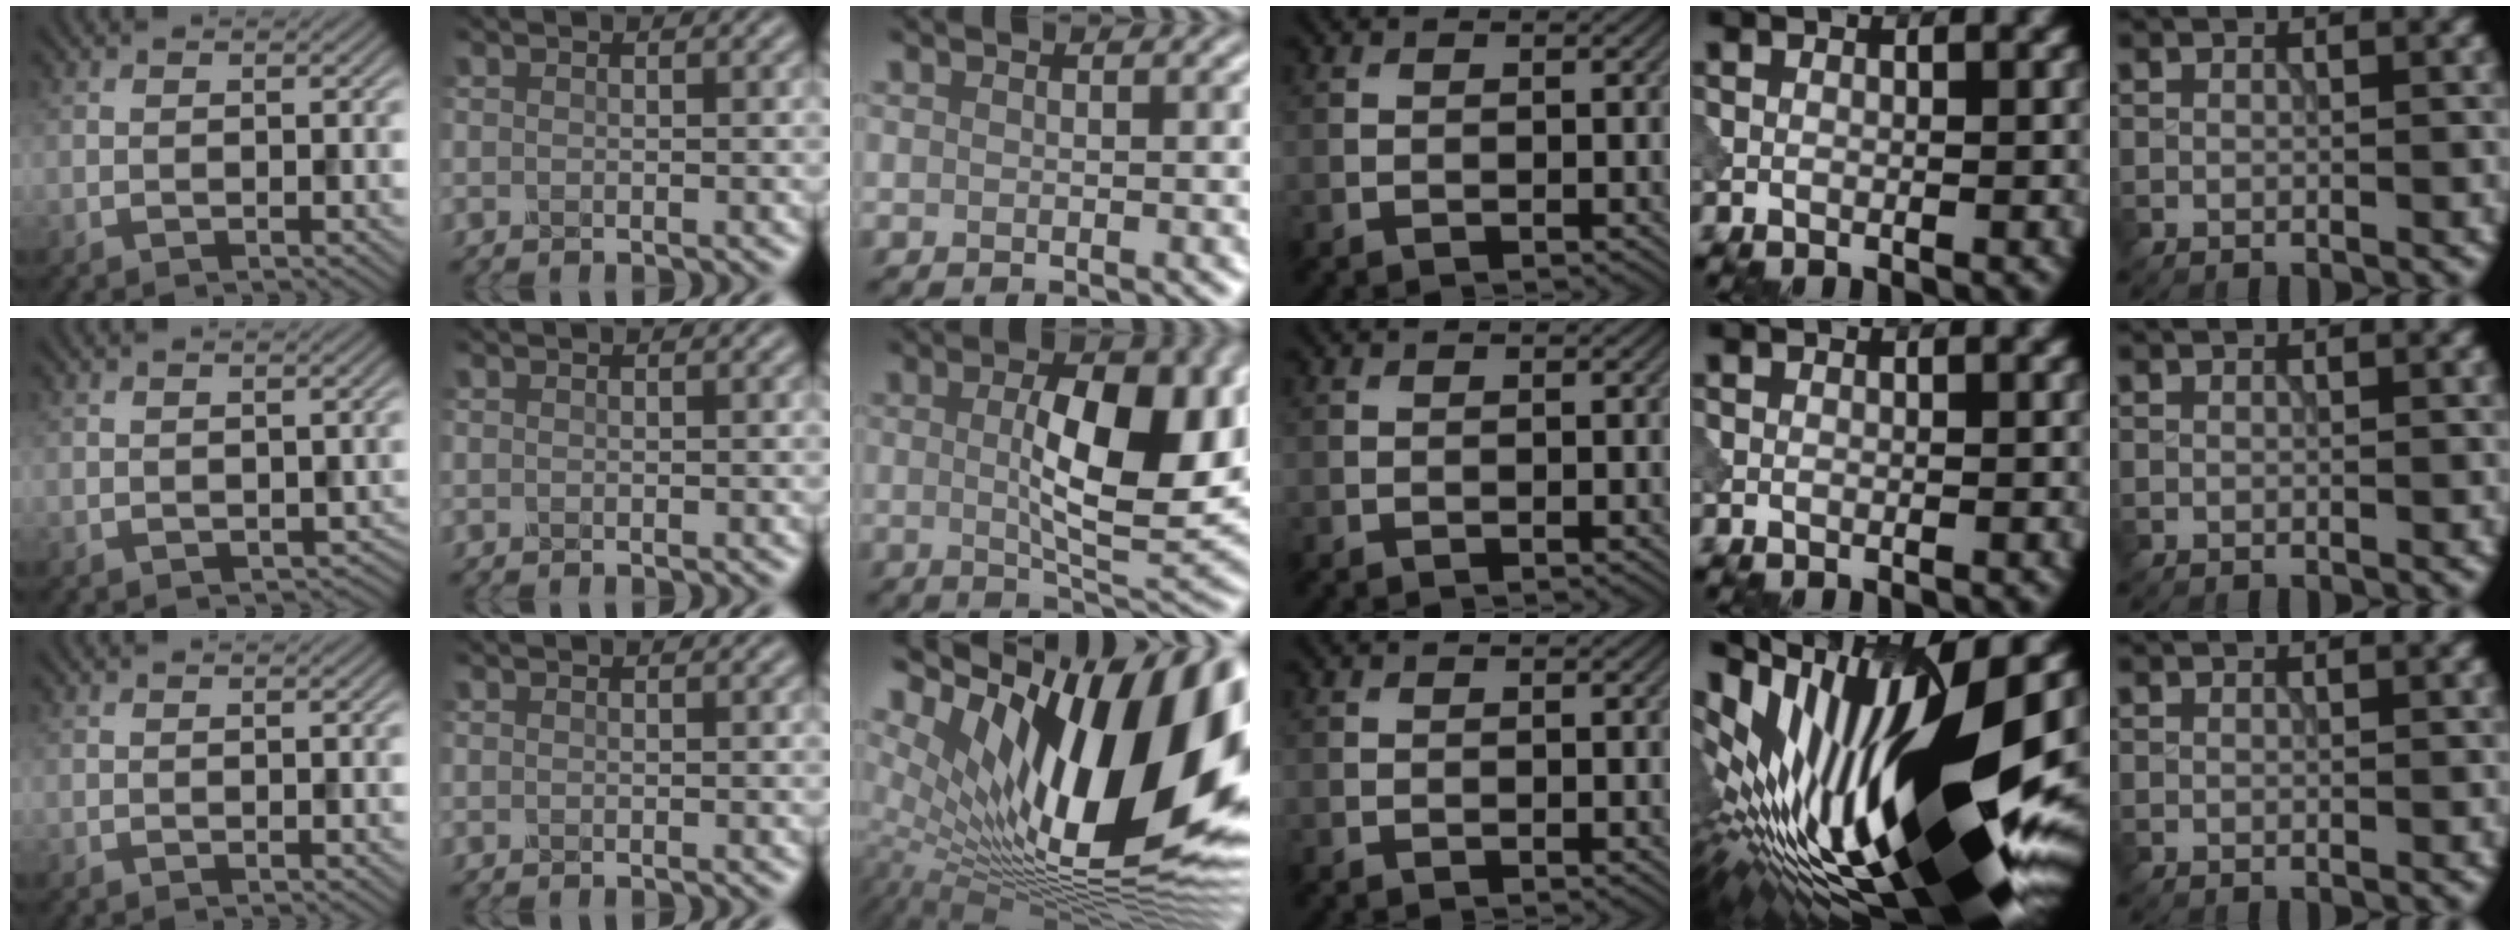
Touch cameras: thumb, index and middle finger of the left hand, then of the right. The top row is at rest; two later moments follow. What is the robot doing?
{"motion": "dispense", "object": "dispenser bottle"}